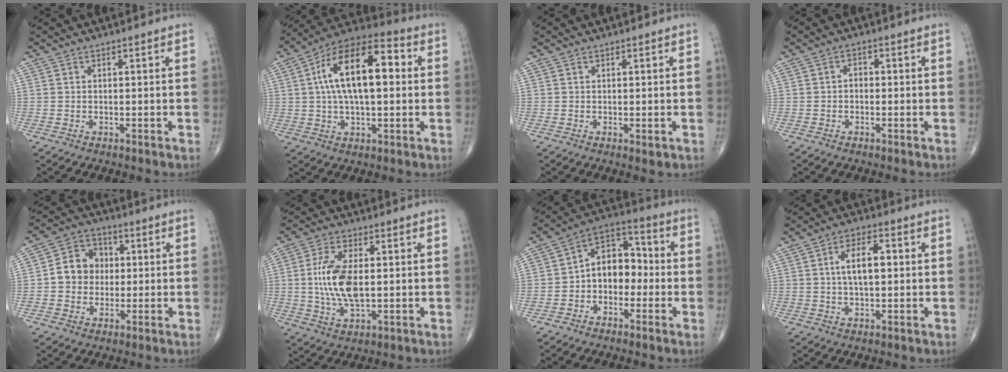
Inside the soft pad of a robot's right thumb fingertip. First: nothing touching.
{"total": 18.4, "force": [2.8, 8.7, 16.0], "torque": [-0.264, 0.032, 0.039]}
{"total": 1.0, "force": [-0.1, 0.5, 0.9], "torque": [-0.012, -0.004, -0.001]}
{"total": 1.8, "force": [-0.3, 1.3, 1.1], "torque": [-0.008, 0.010, -0.009]}
{"total": 8.8, "force": [0.2, 7.7, 4.4], "torque": [-0.042, 0.020, -0.007]}
{"total": 11.0, "force": [0.4, 5.2, 9.7], "torque": [-0.198, -0.006, 0.011]}
{"total": 10.2, "force": [-1.4, 7.3, 7.0], "torque": [-0.076, 0.042, -0.040]}
{"total": 7.5, "force": [1.0, 3.5, 6.5], "torque": [-0.107, 0.010, 0.014]}